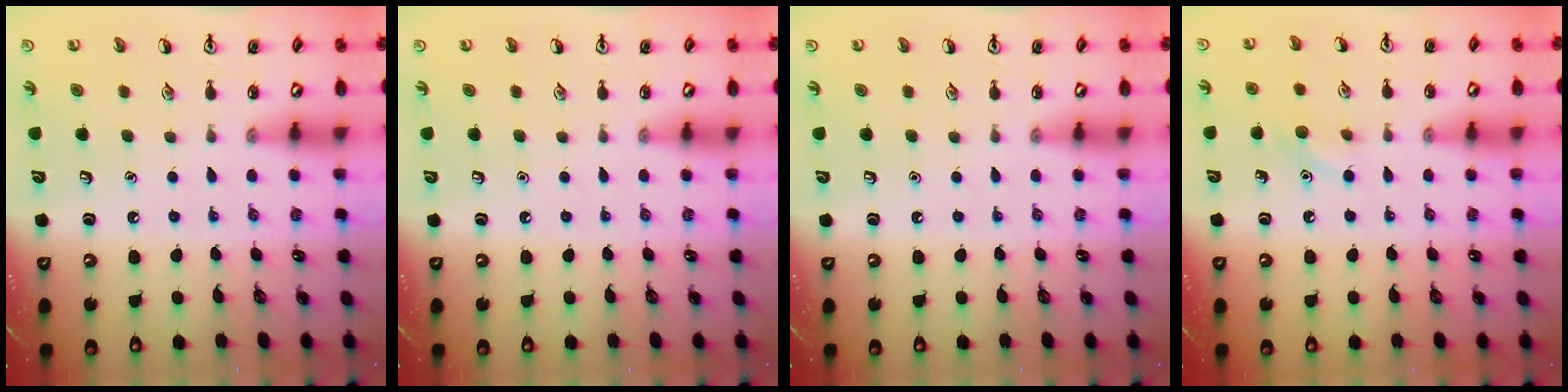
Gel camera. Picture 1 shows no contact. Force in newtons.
{"total": 0.0}
{"total": 0.0}
{"total": 6.7, "press": 6.3, "slide": 2.1}